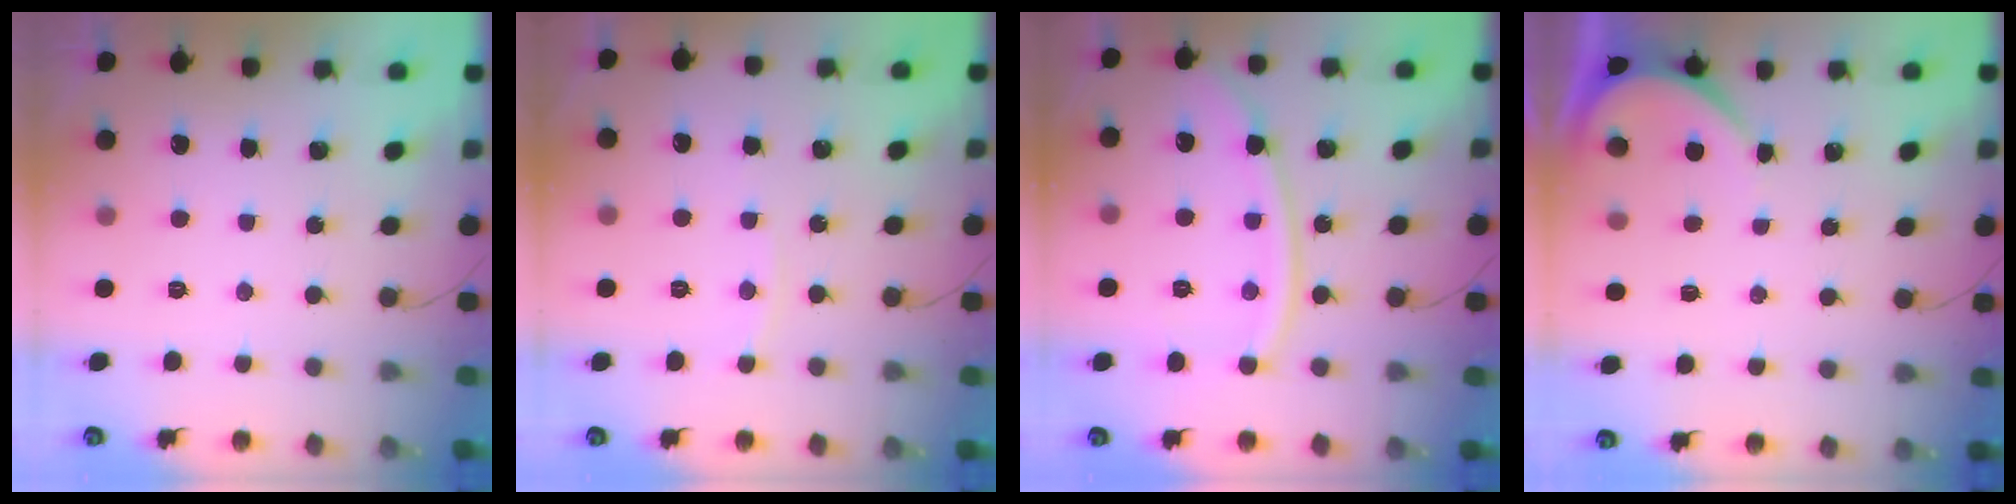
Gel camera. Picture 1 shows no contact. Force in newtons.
{"total": 2.7, "press": 2.7, "slide": 0.4}
{"total": 11.2, "press": 11.1, "slide": 1.4}
{"total": 2.6, "press": 2.6, "slide": 0.2}